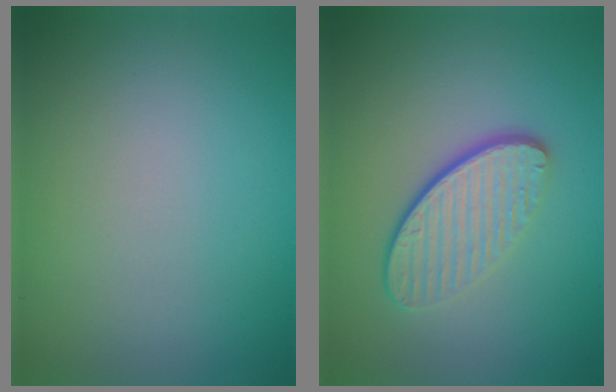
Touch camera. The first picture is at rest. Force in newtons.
{"total": 4.2, "press": 3.0, "slide": 3.0}